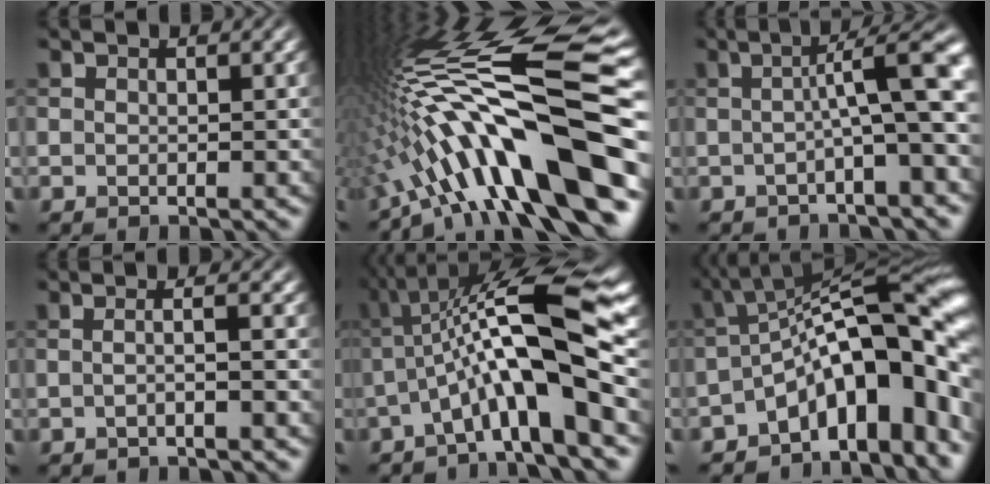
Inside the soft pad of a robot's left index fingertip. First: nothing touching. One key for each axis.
{"total": 16.2, "fx": -5.0, "fy": 3.2, "fz": 15.1, "tx": -0.257, "ty": 0.045, "tz": -0.084}
{"total": 8.0, "fx": 0.3, "fy": 1.5, "fz": 7.8, "tx": -0.099, "ty": 0.018, "tz": -0.005}
{"total": 1.9, "fx": -0.4, "fy": 0.6, "fz": 1.7, "tx": -0.019, "ty": -0.001, "tz": -0.017}
{"total": 10.6, "fx": -0.9, "fy": 2.0, "fz": 10.4, "tx": -0.172, "ty": 0.023, "tz": -0.024}
{"total": 13.5, "fx": -4.3, "fy": 5.2, "fz": 11.7, "tx": -0.144, "ty": 0.018, "tz": -0.073}